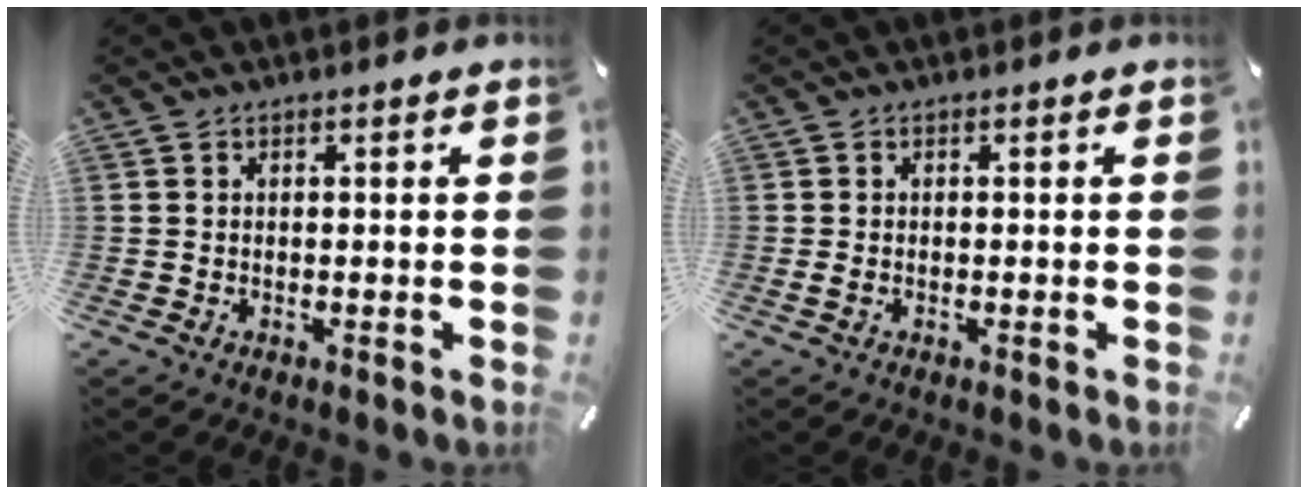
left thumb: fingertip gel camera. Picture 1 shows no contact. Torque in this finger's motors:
{"motor_torque": [0.38, 0.69, 0.42, 0.07, 0.00]}